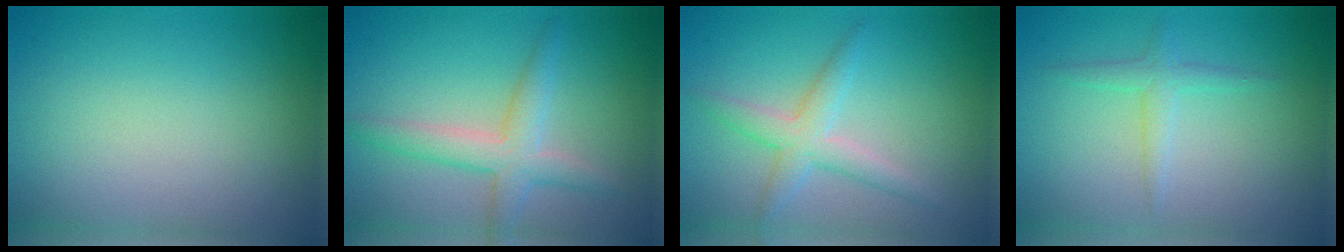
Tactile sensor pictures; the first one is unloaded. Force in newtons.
{"total": 3.6, "press": 3.6, "slide": 0.1}
{"total": 3.0, "press": 3.0, "slide": 0.1}
{"total": 1.7, "press": 1.7, "slide": 0.0}